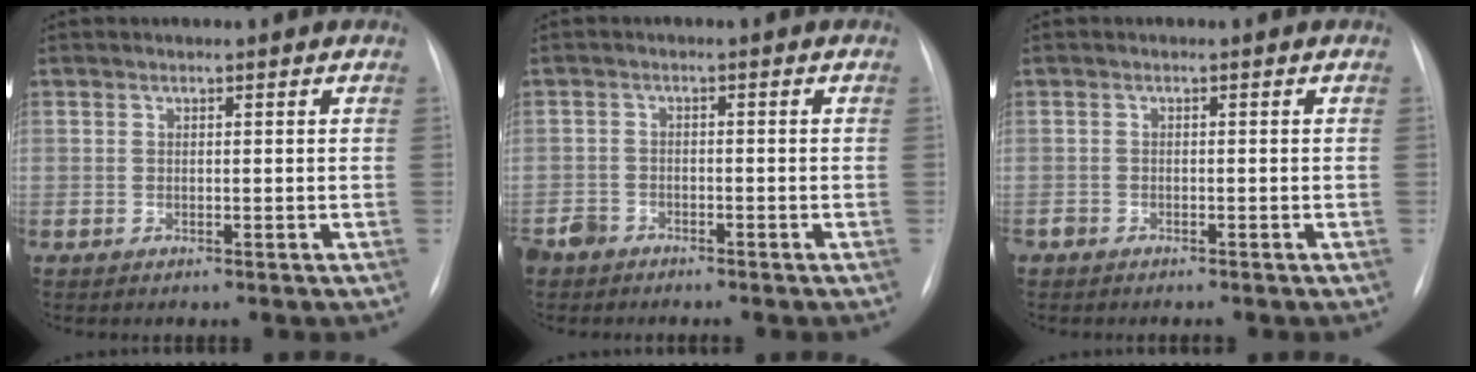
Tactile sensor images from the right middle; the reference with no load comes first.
{"total": 3.2, "force": [-2.7, 1.6, 0.3], "torque": [-0.008, 0.001, -0.051]}
{"total": 1.7, "force": [-1.5, 0.8, 0.3], "torque": [-0.007, 0.000, -0.024]}